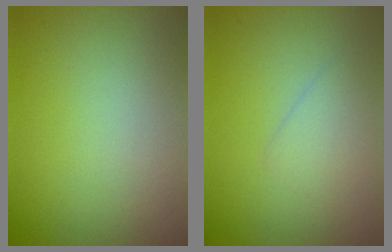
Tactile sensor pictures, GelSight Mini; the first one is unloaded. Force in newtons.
{"total": 1.5, "press": 1.5, "slide": 0.0}